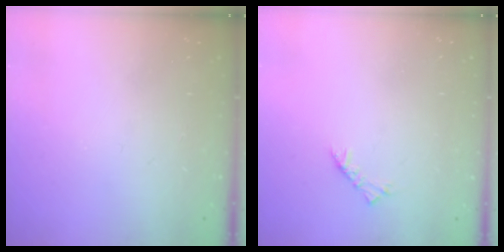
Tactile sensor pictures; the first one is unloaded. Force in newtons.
{"total": 2.5, "press": 2.4, "slide": 0.7}